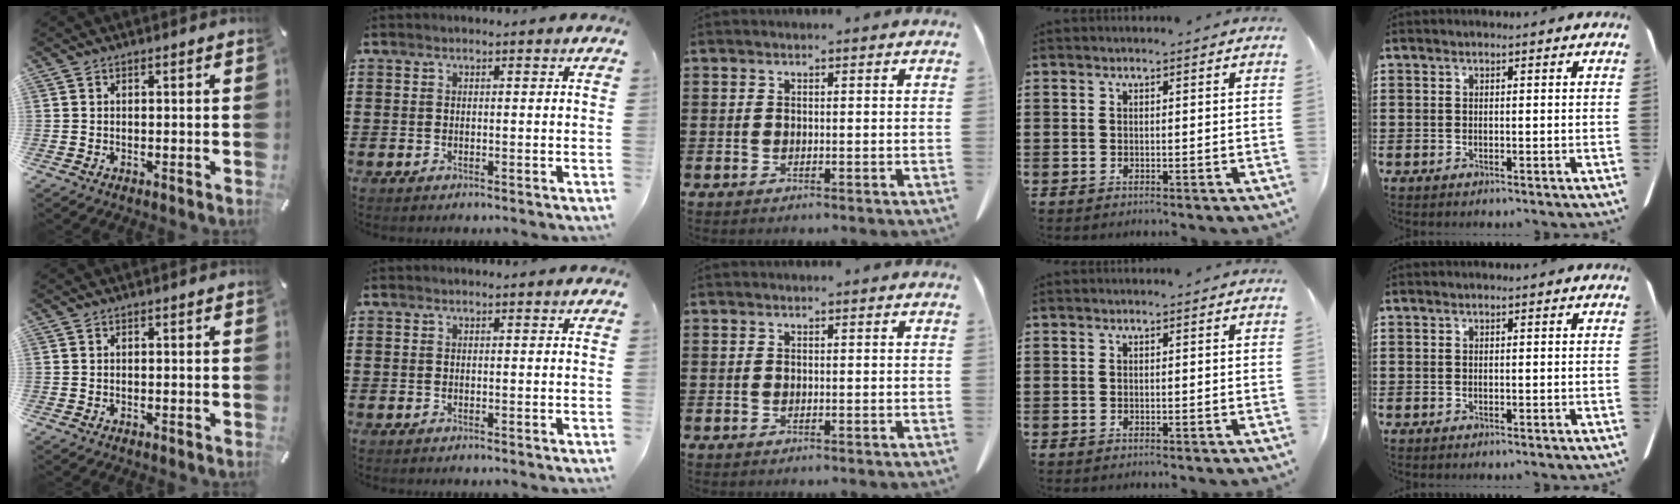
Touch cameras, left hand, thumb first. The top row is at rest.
{}